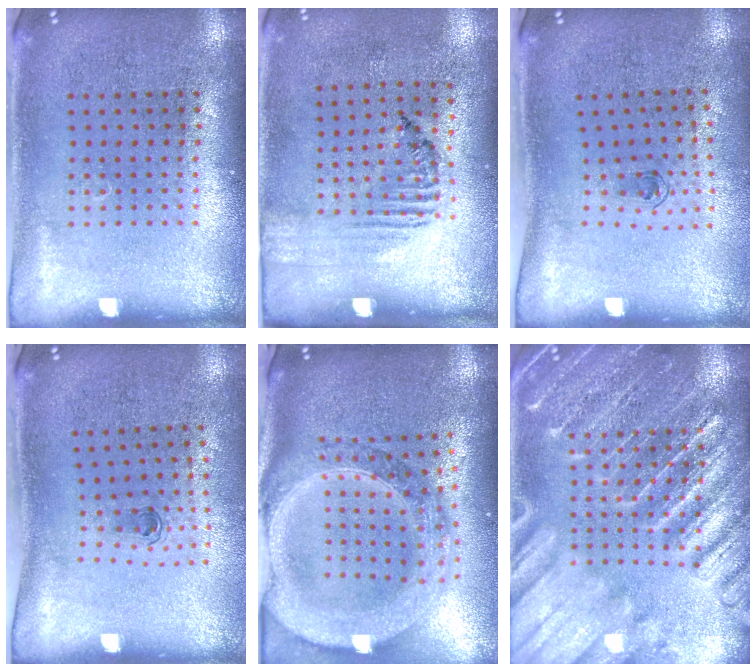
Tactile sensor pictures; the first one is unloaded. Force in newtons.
{"total": 1.5, "press": 0.9, "slide": 1.2}
{"total": 0.6, "press": 0.3, "slide": 0.5}
{"total": 0.6, "press": 0.3, "slide": 0.5}
{"total": 3.3, "press": 2.7, "slide": 1.9}
{"total": 5.5, "press": 5.4, "slide": 0.7}